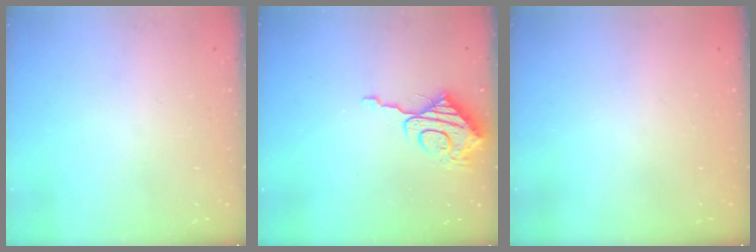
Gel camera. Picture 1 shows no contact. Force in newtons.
{"total": 10.1, "press": 10.1, "slide": 0.8}
{"total": 0.0}